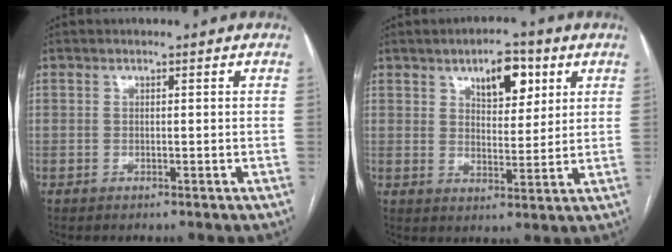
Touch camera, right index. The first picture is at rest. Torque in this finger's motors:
{"motor_torque": [0.54, 0.54, 0.07, 0.07]}